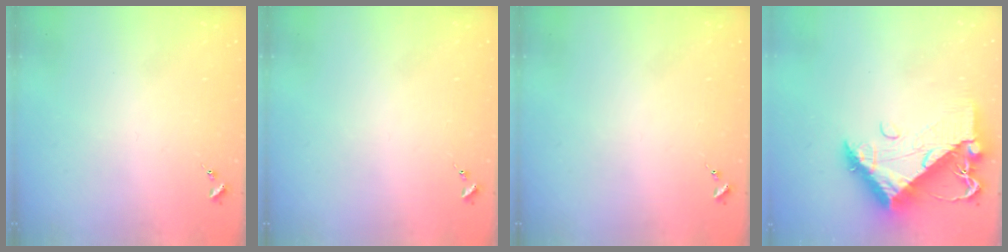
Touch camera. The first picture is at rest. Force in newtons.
{"total": 0.0}
{"total": 0.0}
{"total": 13.2, "press": 13.2, "slide": 1.4}